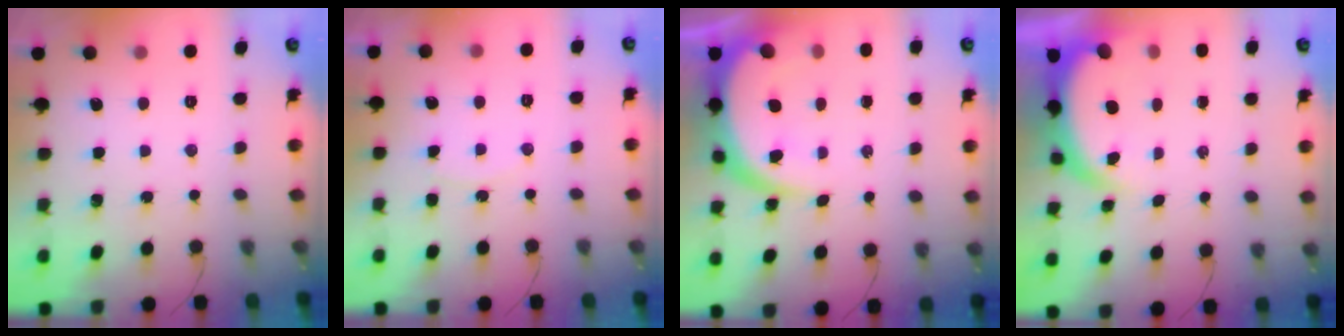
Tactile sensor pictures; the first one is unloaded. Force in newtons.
{"total": 4.9, "press": 4.8, "slide": 0.5}
{"total": 10.9, "press": 10.9, "slide": 0.9}
{"total": 5.5, "press": 5.5, "slide": 0.2}